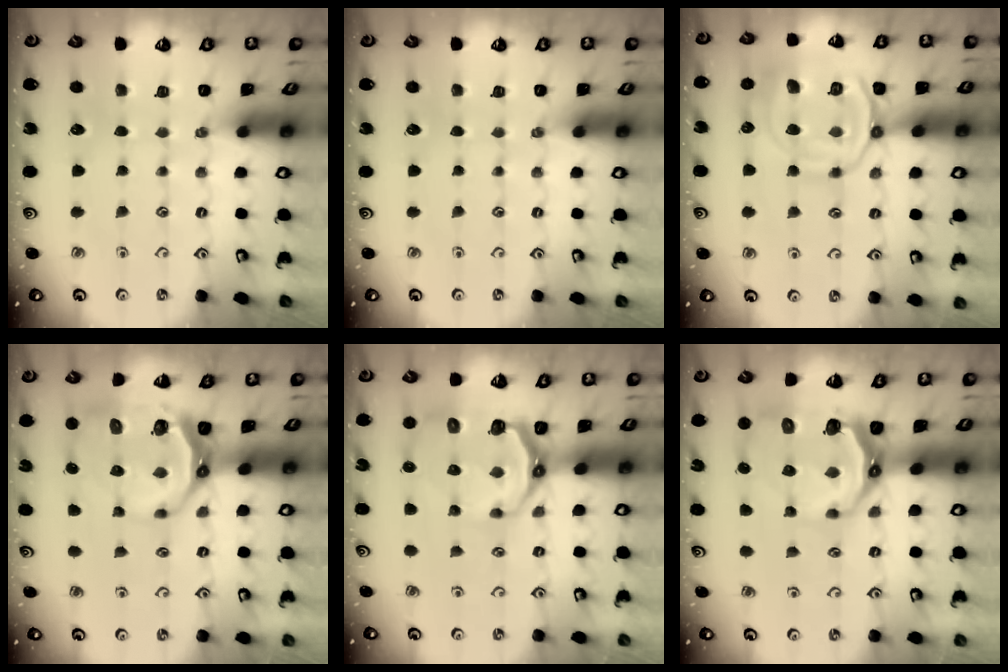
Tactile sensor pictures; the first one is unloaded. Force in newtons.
{"total": 0.0}
{"total": 14.3, "press": 14.2, "slide": 1.4}
{"total": 9.4, "press": 8.6, "slide": 3.6}
{"total": 8.5, "press": 7.4, "slide": 4.1}
{"total": 10.7, "press": 9.7, "slide": 4.5}